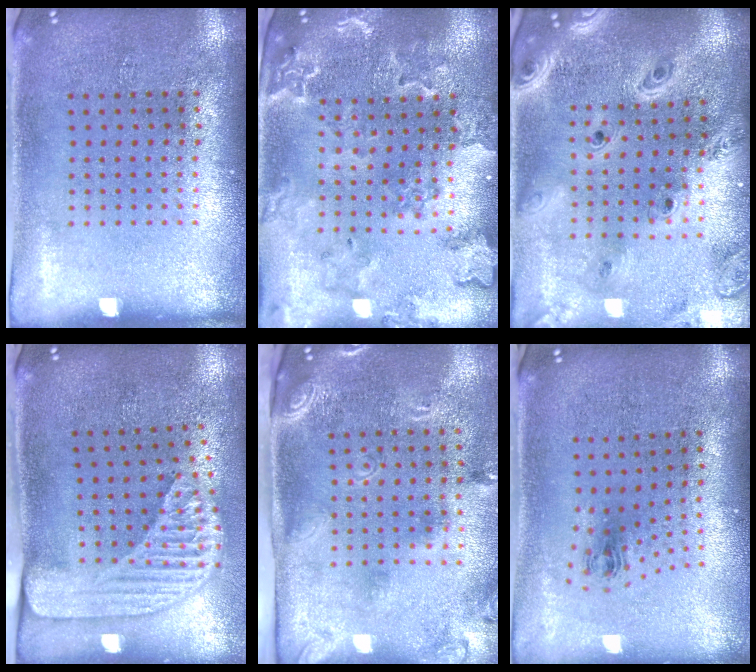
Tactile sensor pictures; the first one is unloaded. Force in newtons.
{"total": 1.8, "press": 1.8, "slide": 0.3}
{"total": 3.3, "press": 2.7, "slide": 2.0}
{"total": 2.3, "press": 1.7, "slide": 1.5}
{"total": 2.6, "press": 1.7, "slide": 2.0}
{"total": 0.9, "press": 0.4, "slide": 0.8}